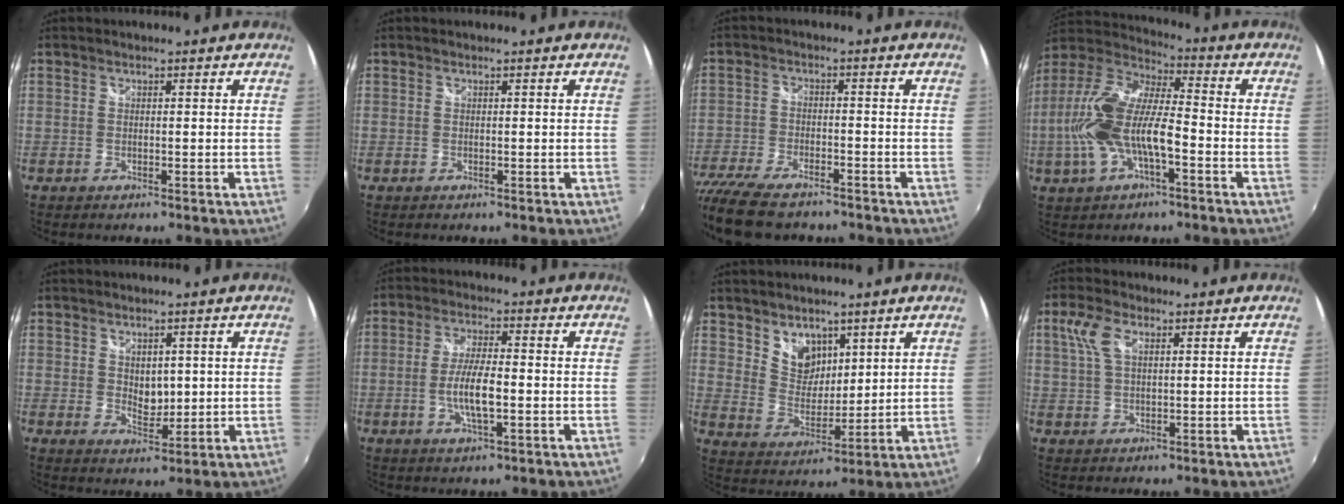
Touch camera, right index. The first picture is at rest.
{"total": 0.0}
{"total": 15.7, "force": [-12.7, 5.4, 7.5], "torque": [-0.185, -0.047, -0.222]}
{"total": 16.9, "force": [-4.2, 6.3, 15.1], "torque": [-0.312, 0.001, -0.083]}
{"total": 3.9, "force": [1.0, 2.8, 2.5], "torque": [-0.035, -0.004, 0.021]}
{"total": 7.1, "force": [-1.6, 1.7, 6.7], "torque": [-0.128, -0.004, -0.028]}
{"total": 7.9, "force": [5.0, 5.4, 2.7], "torque": [-0.037, 0.004, 0.101]}
{"total": 5.3, "force": [2.0, 2.5, 4.3], "torque": [-0.091, 0.011, 0.040]}